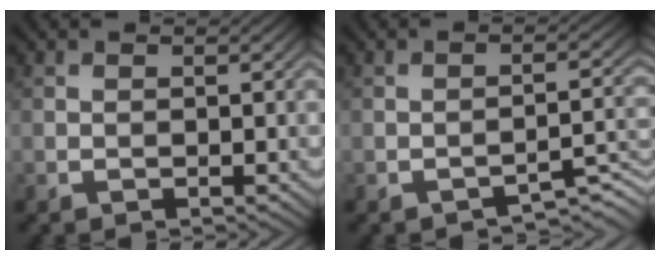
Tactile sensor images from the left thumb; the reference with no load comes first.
{"total": 3.0, "force": [-2.6, 0.4, 1.5], "torque": [-0.017, 0.011, -0.041]}